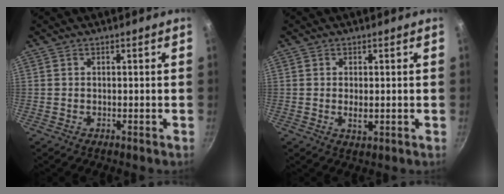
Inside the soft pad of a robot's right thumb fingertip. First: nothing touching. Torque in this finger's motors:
{"motor_torque": [-0.37, 0.26, 0.59, 0.15, 0.11]}